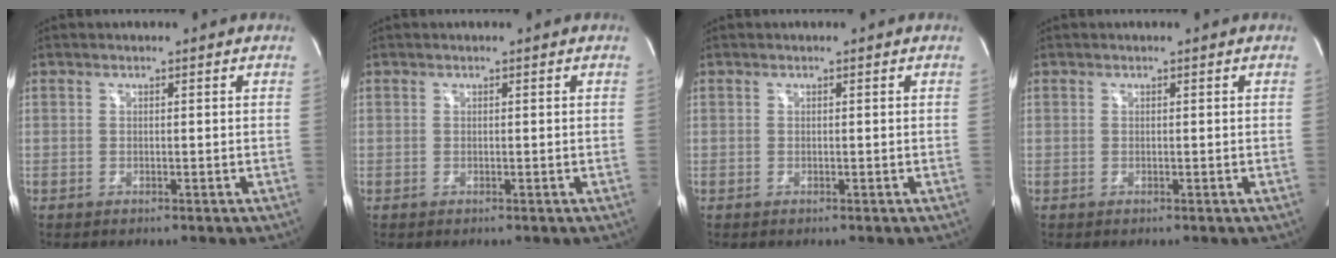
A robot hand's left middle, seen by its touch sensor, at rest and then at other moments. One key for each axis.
{"total": 0.0}
{"total": 0.0}
{"total": 0.0}